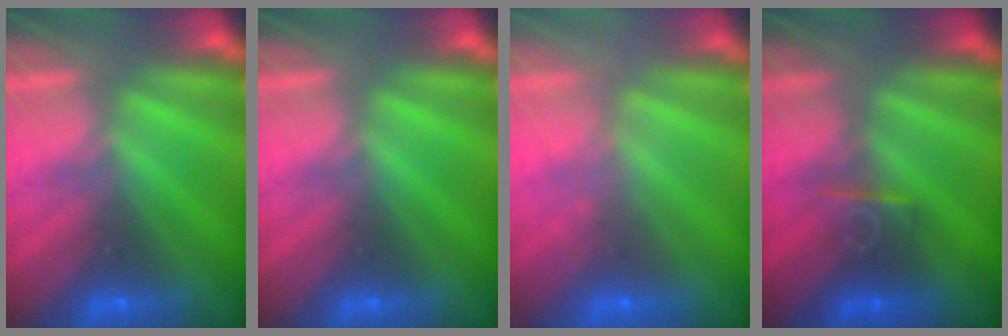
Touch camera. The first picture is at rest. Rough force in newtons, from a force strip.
{"total": 0.0}
{"total": 1.8}
{"total": 2.6}